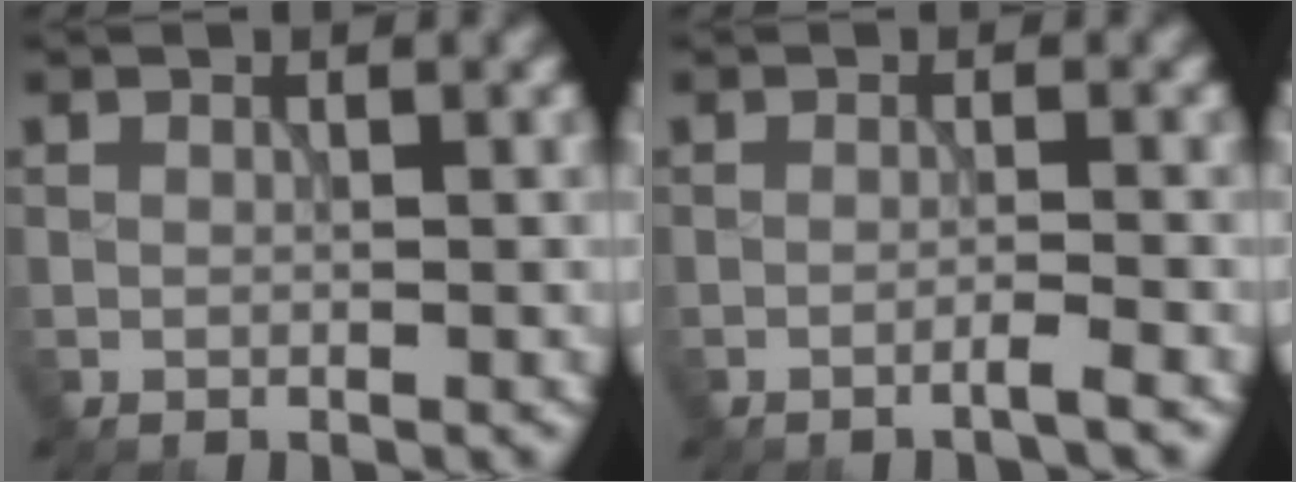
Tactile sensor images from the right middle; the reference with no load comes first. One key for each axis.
{"total": 1.5, "fx": -0.9, "fy": 0.2, "fz": 1.2, "tx": -0.011, "ty": 0.001, "tz": -0.028}